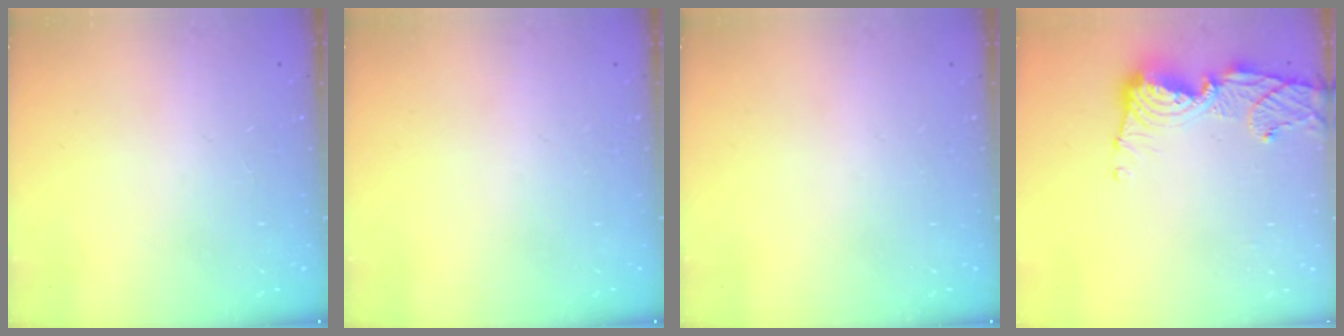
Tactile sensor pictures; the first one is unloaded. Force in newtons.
{"total": 0.0}
{"total": 0.0}
{"total": 12.9, "press": 12.8, "slide": 1.6}